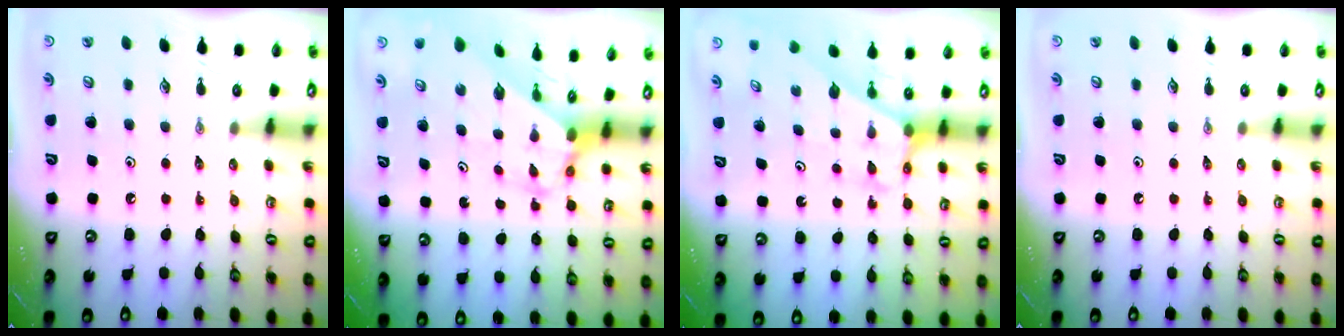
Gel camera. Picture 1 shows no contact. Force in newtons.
{"total": 2.6, "press": 2.6, "slide": 0.2}
{"total": 3.2, "press": 3.2, "slide": 0.2}
{"total": 0.0}